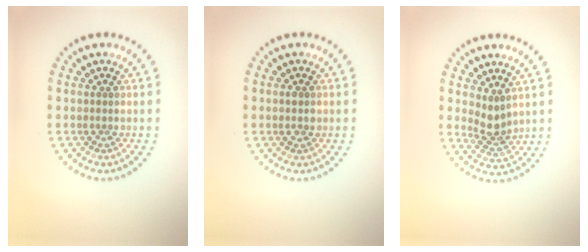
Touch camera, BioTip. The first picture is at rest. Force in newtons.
{"total": 1.5, "press": 1.5, "slide": 0.1}
{"total": 2.3, "press": 1.7, "slide": 1.5}